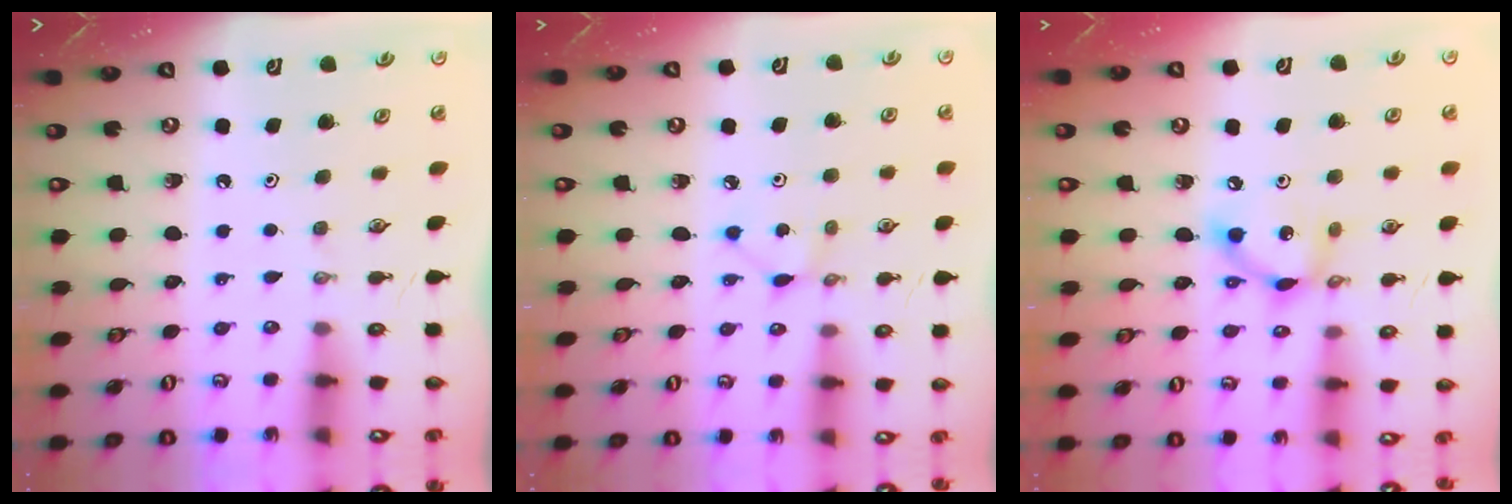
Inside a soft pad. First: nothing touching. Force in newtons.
{"total": 2.1, "press": 2.1, "slide": 0.1}
{"total": 9.7, "press": 9.7, "slide": 0.6}